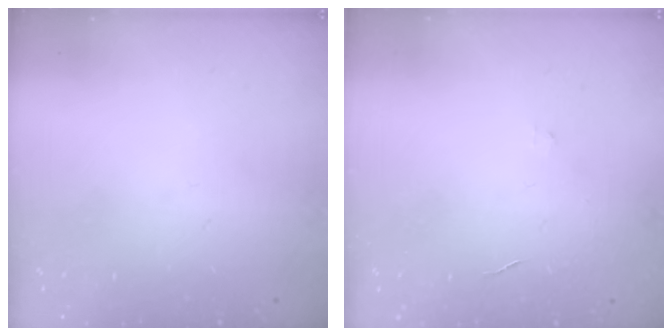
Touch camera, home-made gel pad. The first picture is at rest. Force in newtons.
{"total": 2.9, "press": 2.9, "slide": 0.2}